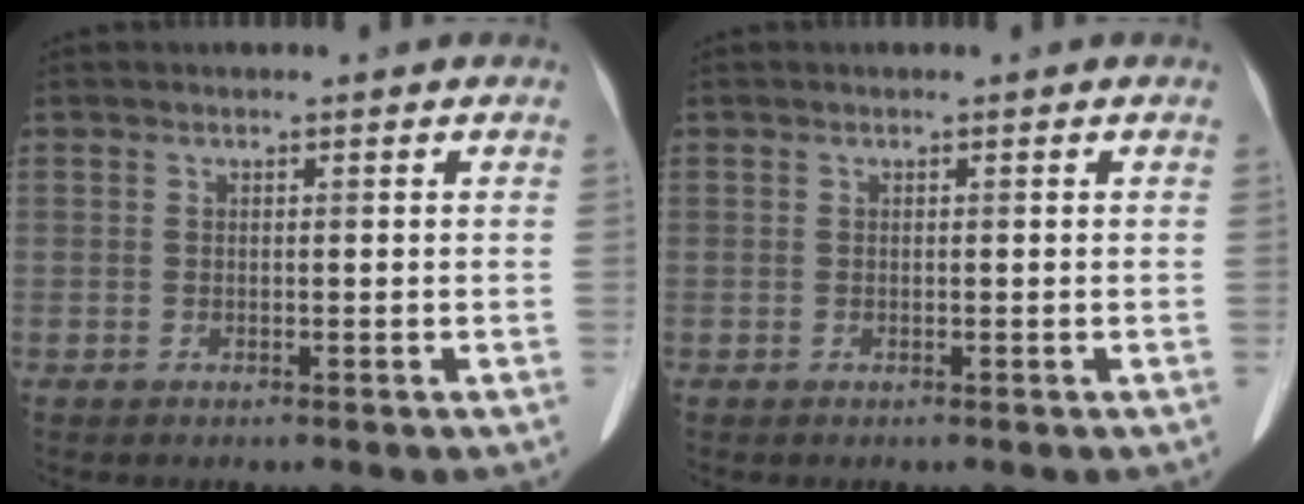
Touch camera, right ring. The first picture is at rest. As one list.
[{"total": 0.0}]